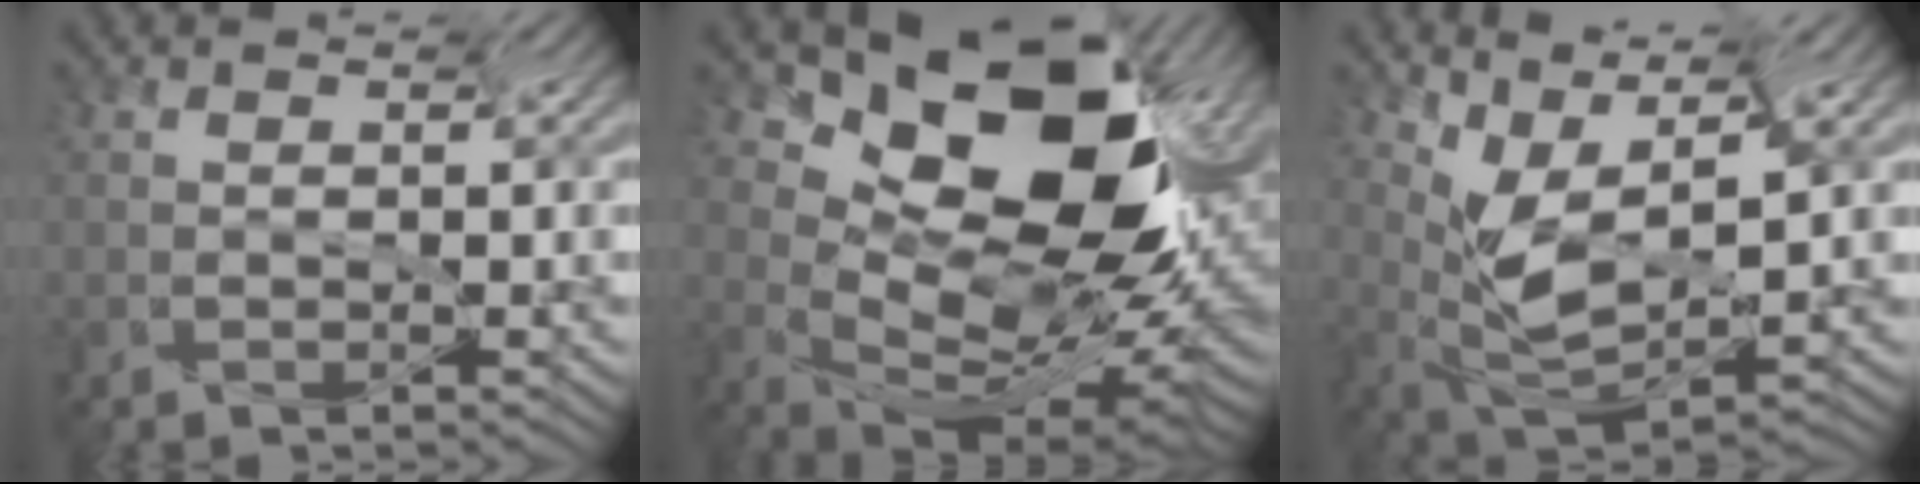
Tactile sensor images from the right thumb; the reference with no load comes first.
{"total": 13.8, "force": [2.1, 7.6, 11.2], "torque": [-0.179, 0.006, 0.060]}
{"total": 6.1, "force": [1.9, 2.5, 5.2], "torque": [-0.136, 0.014, 0.048]}